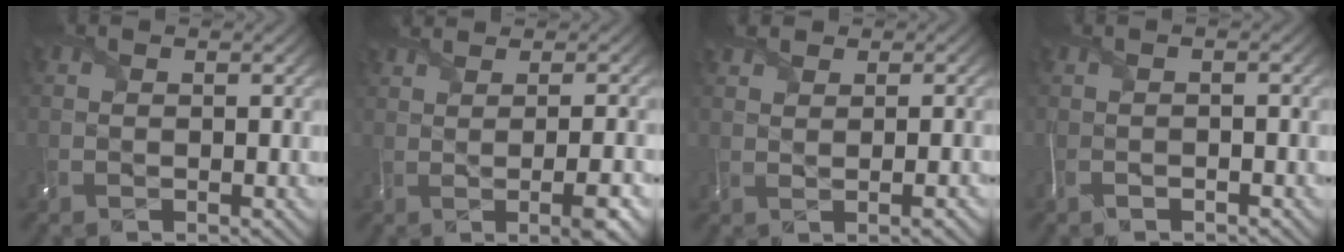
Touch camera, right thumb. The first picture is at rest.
{"total": 4.9, "force": [1.3, 1.0, 4.6], "torque": [-0.050, 0.022, 0.004]}
{"total": 2.3, "force": [1.5, 0.6, 1.6], "torque": [-0.033, 0.007, 0.022]}
{"total": 1.1, "force": [-0.9, -0.4, 0.5], "torque": [-0.005, 0.007, -0.025]}